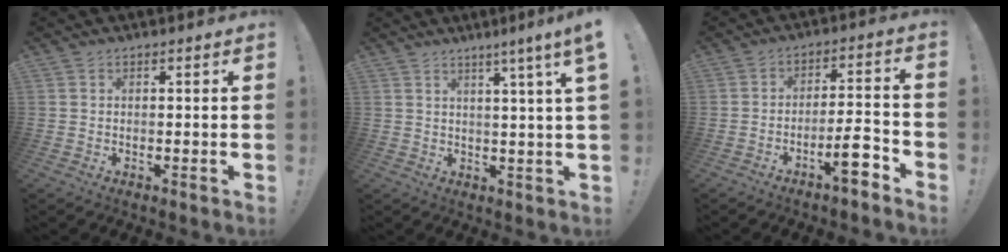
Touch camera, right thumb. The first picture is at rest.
{"total": 5.5, "force": [2.5, -0.9, 4.9], "torque": [-0.067, -0.016, 0.034]}
{"total": 9.0, "force": [-5.6, 1.7, 6.8], "torque": [-0.100, 0.031, -0.096]}